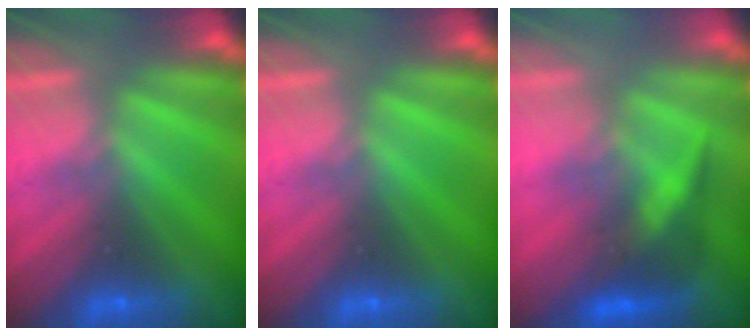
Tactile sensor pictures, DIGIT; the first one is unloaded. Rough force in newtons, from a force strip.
{"total": 0.0}
{"total": 2.8}